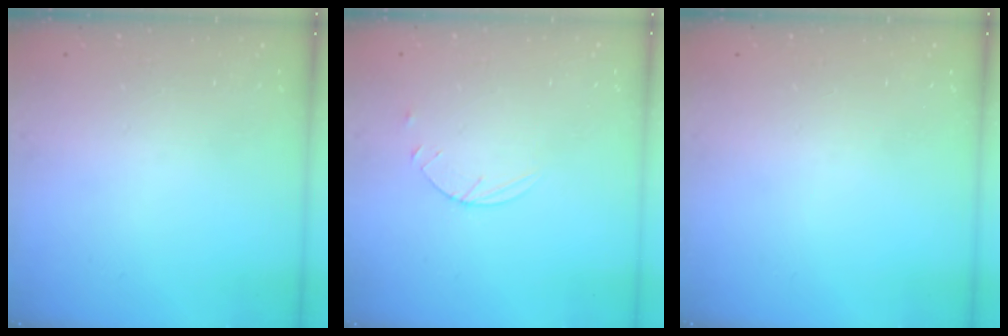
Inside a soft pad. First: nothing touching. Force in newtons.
{"total": 3.6, "press": 3.6, "slide": 0.5}
{"total": 0.0}